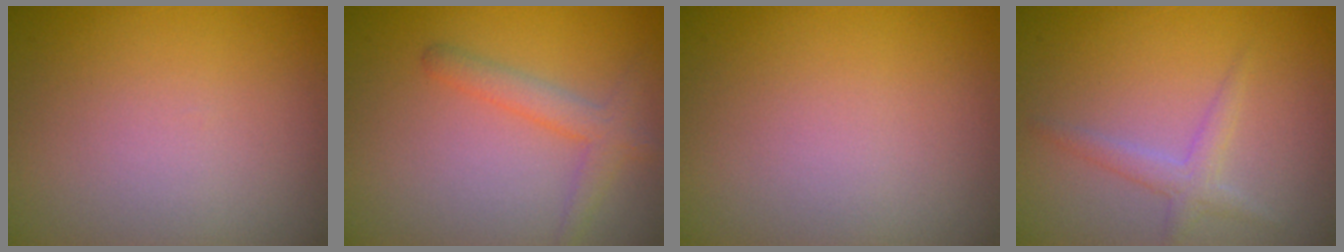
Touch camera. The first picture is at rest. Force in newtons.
{"total": 2.4, "press": 2.4, "slide": 0.1}
{"total": 0.0}
{"total": 1.8, "press": 1.8, "slide": 0.0}